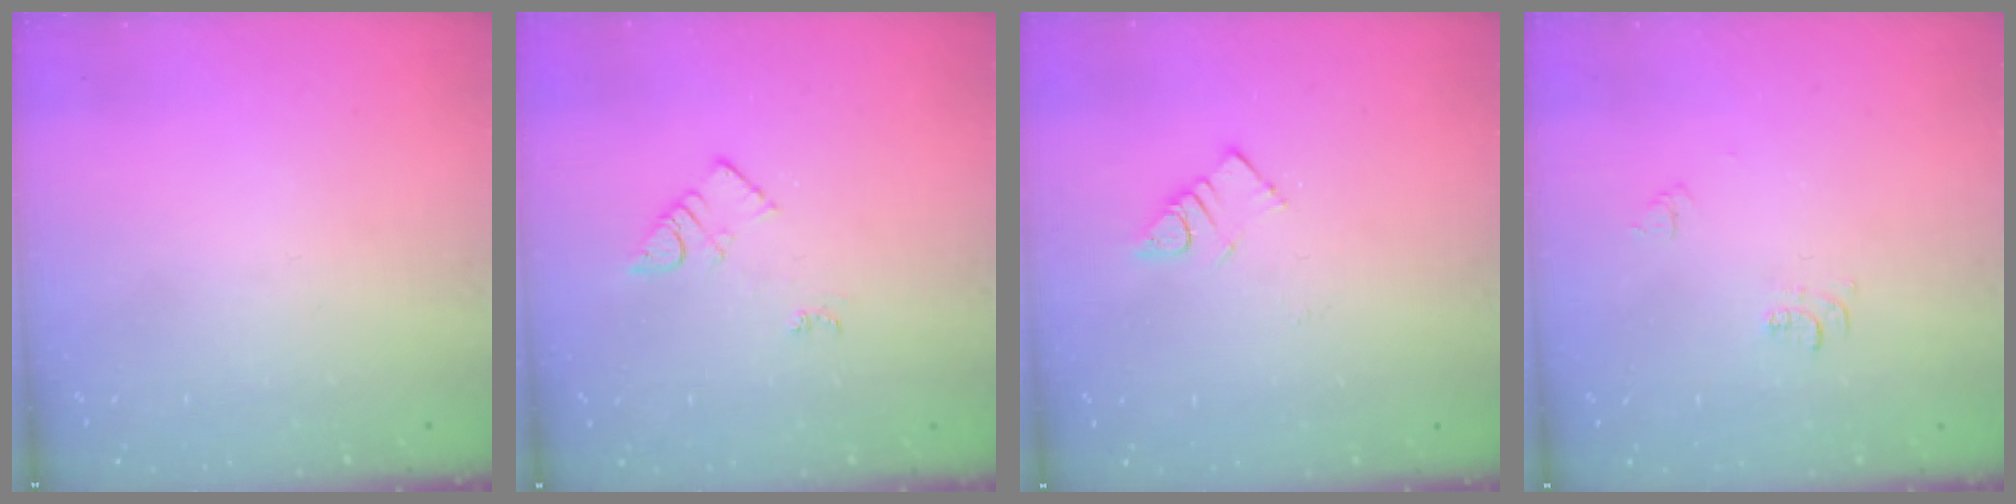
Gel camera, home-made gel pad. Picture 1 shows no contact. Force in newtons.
{"total": 4.5, "press": 4.5, "slide": 0.6}
{"total": 3.8, "press": 3.7, "slide": 0.5}
{"total": 3.9, "press": 3.9, "slide": 0.5}